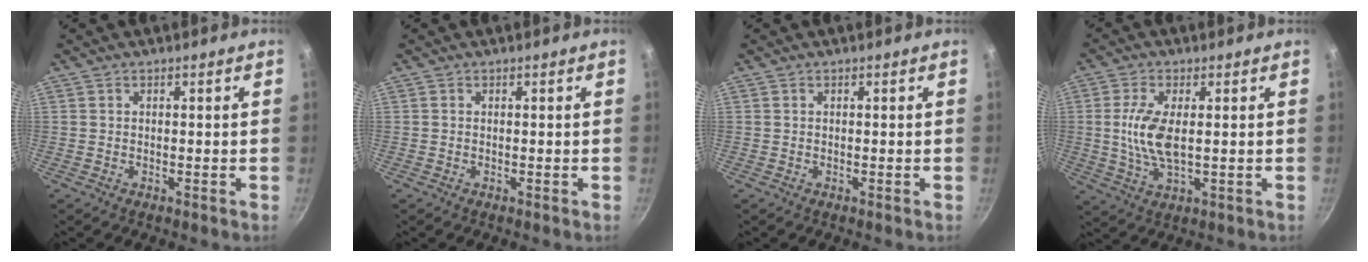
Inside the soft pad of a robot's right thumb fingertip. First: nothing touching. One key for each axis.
{"total": 0.0}
{"total": 0.0}
{"total": 8.3, "fx": 0.7, "fy": 3.6, "fz": 7.4, "tx": -0.154, "ty": -0.003, "tz": 0.013}